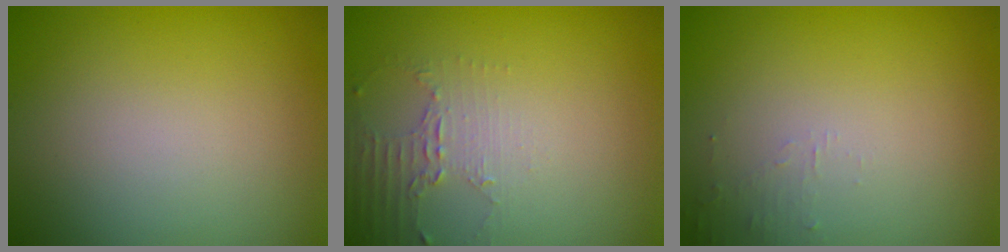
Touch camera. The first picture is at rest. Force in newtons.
{"total": 2.1, "press": 1.5, "slide": 1.5}
{"total": 0.9, "press": 0.9, "slide": 0.1}